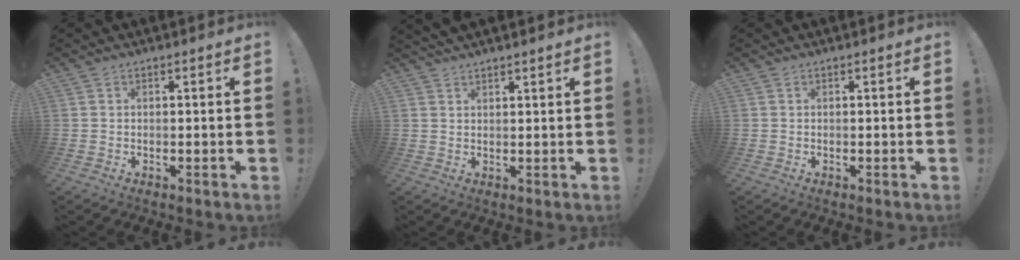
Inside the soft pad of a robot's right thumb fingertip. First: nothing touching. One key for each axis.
{"total": 2.1, "fx": 2.1, "fy": -0.1, "fz": 0.5, "tx": -0.003, "ty": -0.014, "tz": 0.036}
{"total": 0.0}